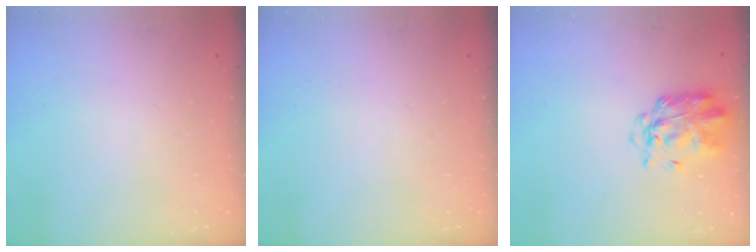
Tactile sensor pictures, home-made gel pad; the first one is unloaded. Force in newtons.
{"total": 0.0}
{"total": 3.1, "press": 3.0, "slide": 0.8}